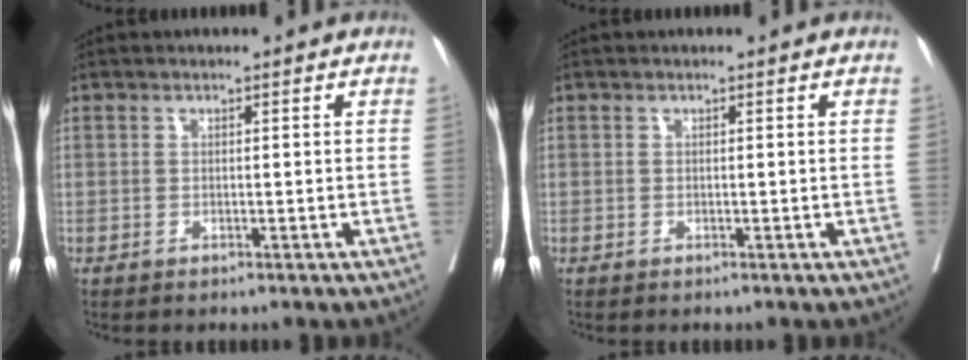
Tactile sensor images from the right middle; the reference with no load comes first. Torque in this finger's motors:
{"motor_torque": [0.00, 0.00, 0.00, 0.00]}